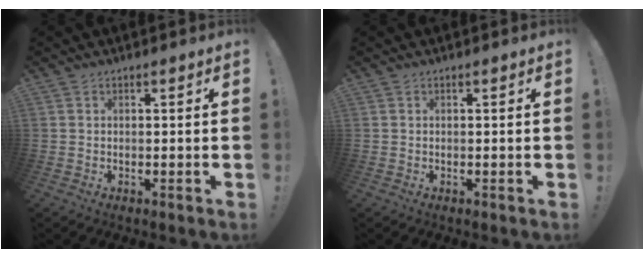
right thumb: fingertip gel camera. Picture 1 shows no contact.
{"total": 0.0}